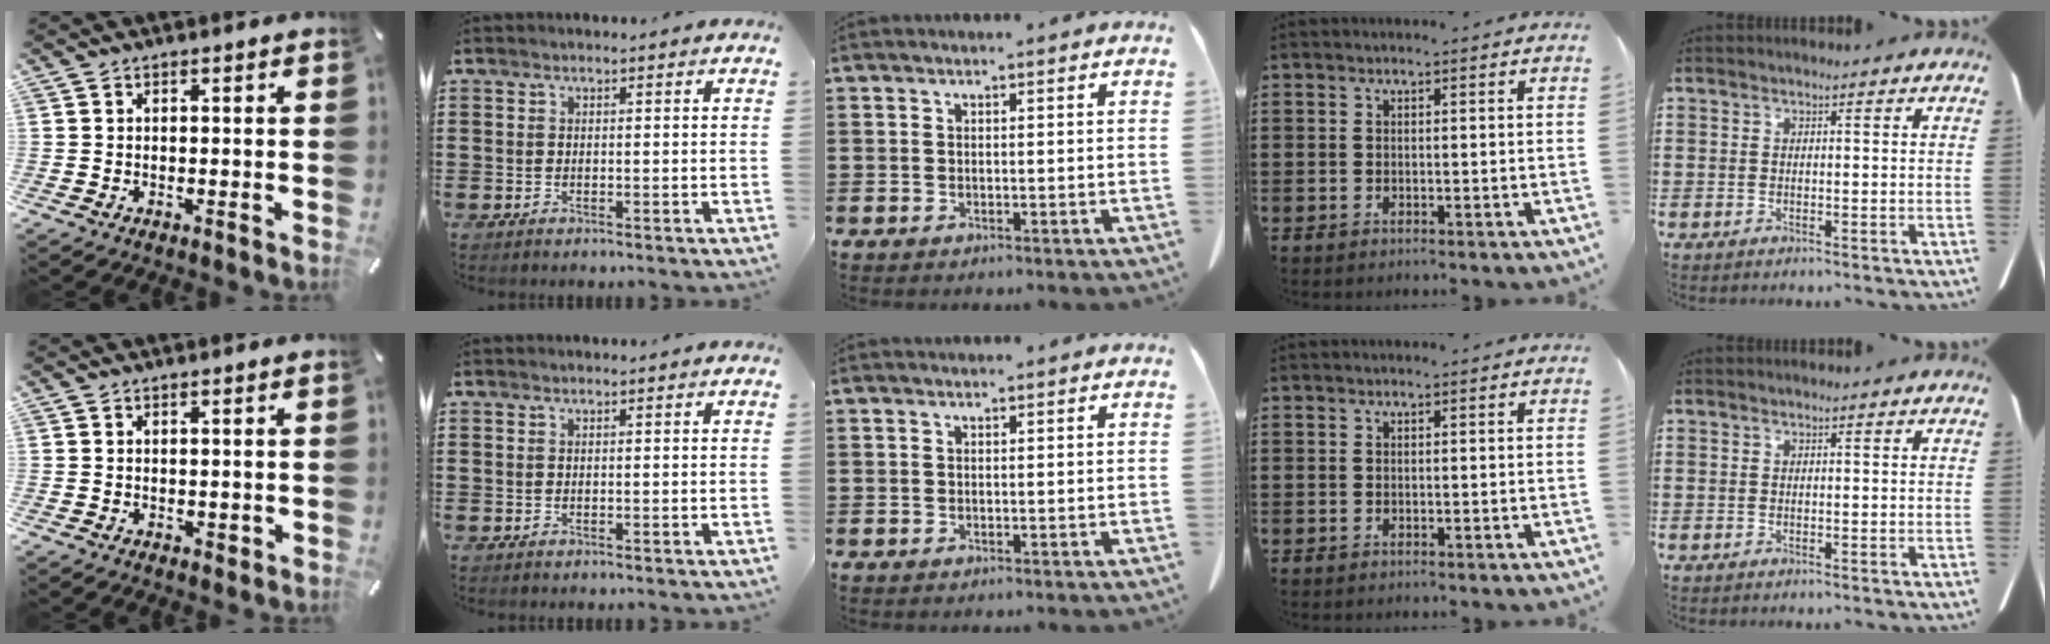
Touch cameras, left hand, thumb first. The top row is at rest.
{"thumb": {"total": 1.1, "force": [0.1, 0.8, 0.8], "torque": [-0.008, -0.001, 0.000]}}